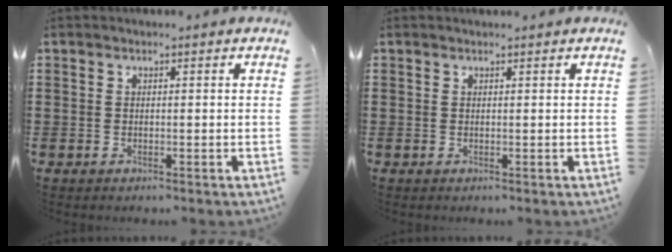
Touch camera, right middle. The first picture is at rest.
{"total": 0.0}